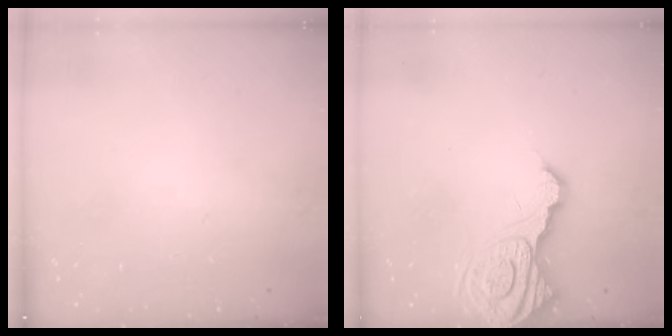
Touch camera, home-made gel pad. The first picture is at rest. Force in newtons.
{"total": 16.3, "press": 16.2, "slide": 1.7}